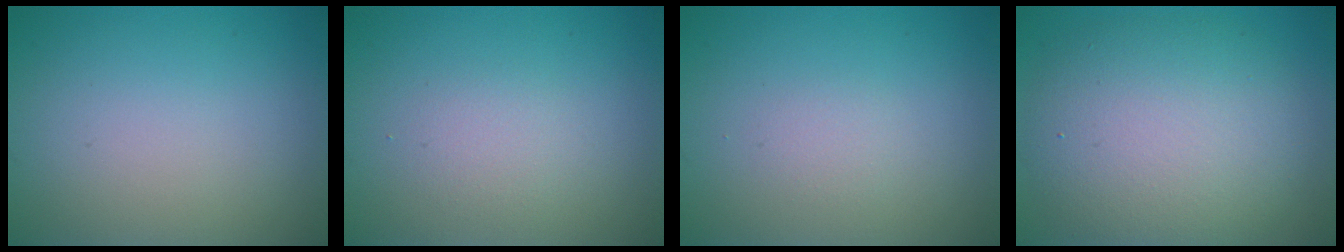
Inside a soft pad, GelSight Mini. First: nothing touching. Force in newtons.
{"total": 1.5, "press": 1.5, "slide": 0.0}
{"total": 0.9, "press": 0.9, "slide": 0.0}
{"total": 8.8, "press": 8.7, "slide": 0.9}